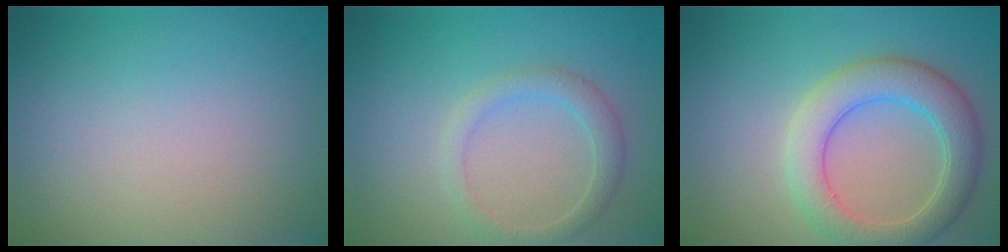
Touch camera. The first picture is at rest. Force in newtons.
{"total": 2.2, "press": 2.1, "slide": 0.1}
{"total": 5.3, "press": 5.3, "slide": 0.4}